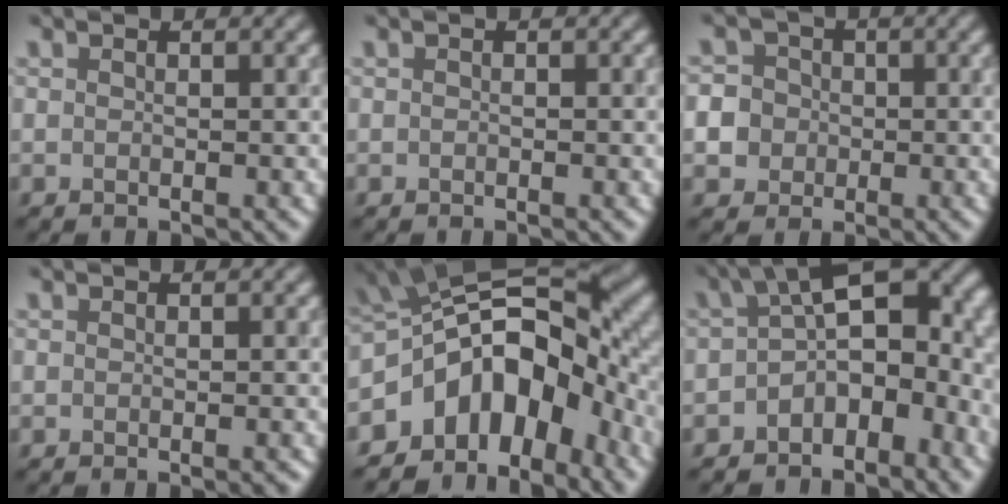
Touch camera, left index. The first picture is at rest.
{"total": 0.0}
{"total": 7.7, "force": [-1.6, 7.2, 2.3], "torque": [-0.046, 0.008, -0.061]}
{"total": 0.7, "force": [-0.4, 0.1, 0.5], "torque": [-0.006, -0.001, -0.004]}
{"total": 11.9, "force": [-4.9, 7.1, 8.2], "torque": [-0.108, 0.012, -0.098]}
{"total": 11.1, "force": [-1.2, 6.9, 8.6], "torque": [-0.105, 0.008, -0.025]}